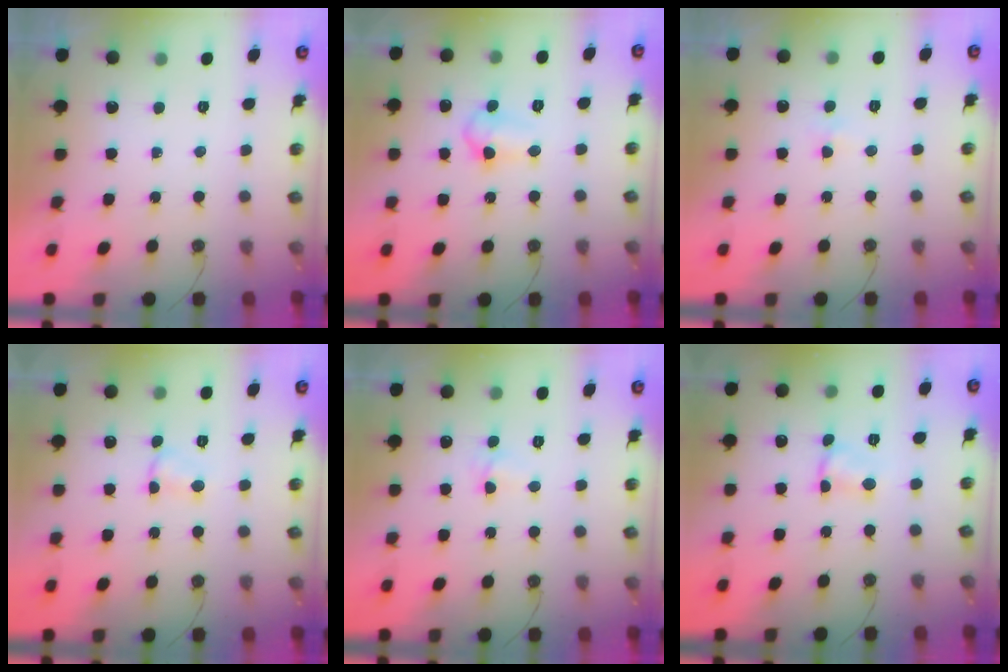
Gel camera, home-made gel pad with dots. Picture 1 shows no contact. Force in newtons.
{"total": 7.1, "press": 7.0, "slide": 1.1}
{"total": 3.0, "press": 2.9, "slide": 0.6}
{"total": 3.4, "press": 3.3, "slide": 0.3}
{"total": 2.9, "press": 2.9, "slide": 0.4}
{"total": 1.8, "press": 1.8, "slide": 0.3}